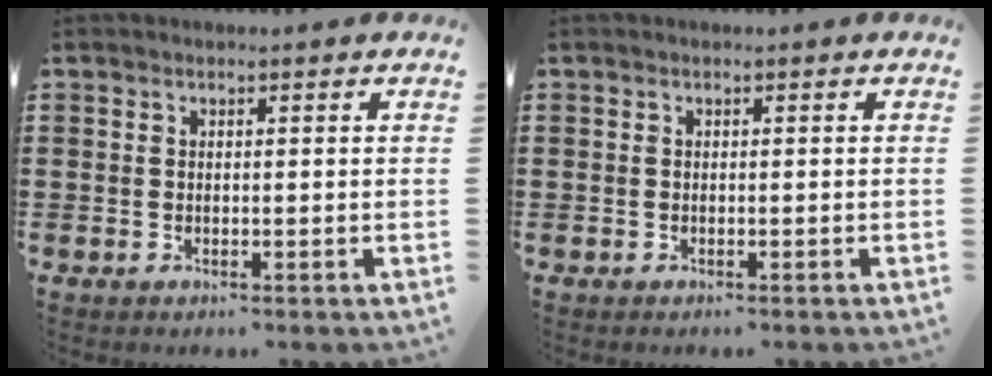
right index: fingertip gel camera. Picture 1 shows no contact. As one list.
[{"total": 0.0}]